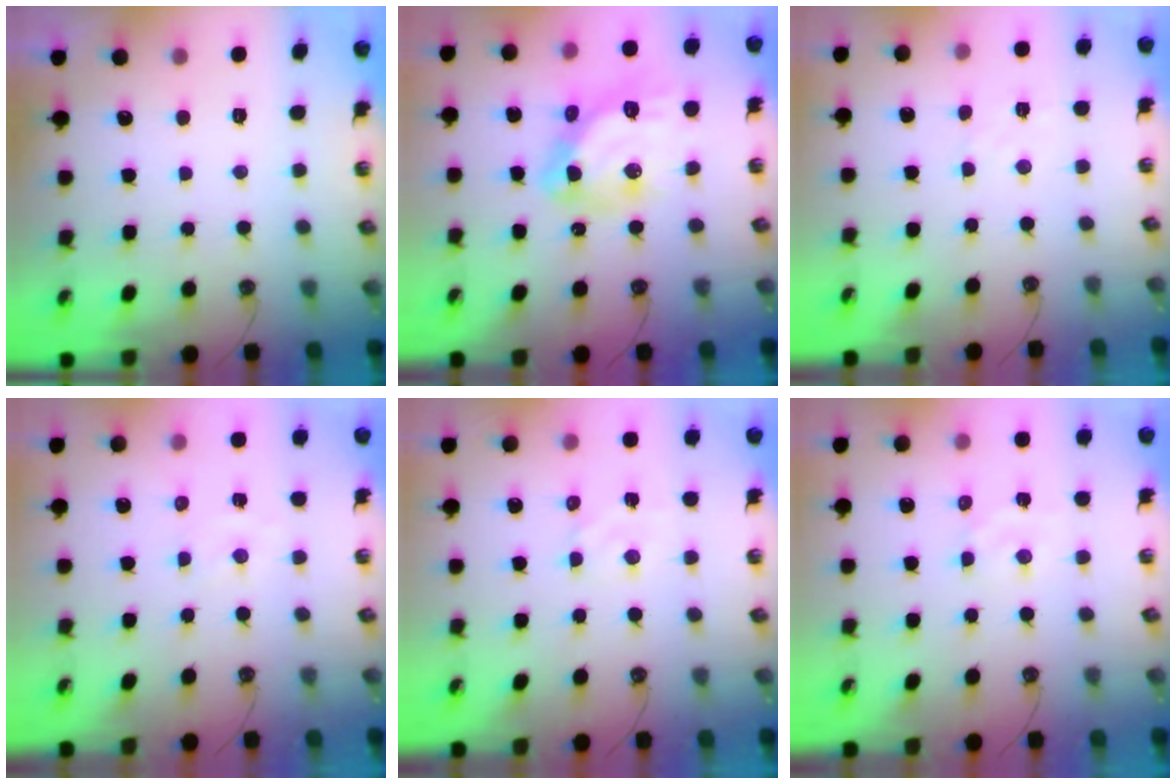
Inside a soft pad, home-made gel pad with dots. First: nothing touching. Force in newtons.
{"total": 15.3, "press": 15.2, "slide": 1.5}
{"total": 2.9, "press": 2.9, "slide": 0.4}
{"total": 1.0, "press": 1.0, "slide": 0.2}
{"total": 2.8, "press": 2.8, "slide": 0.3}
{"total": 2.1, "press": 2.0, "slide": 0.5}